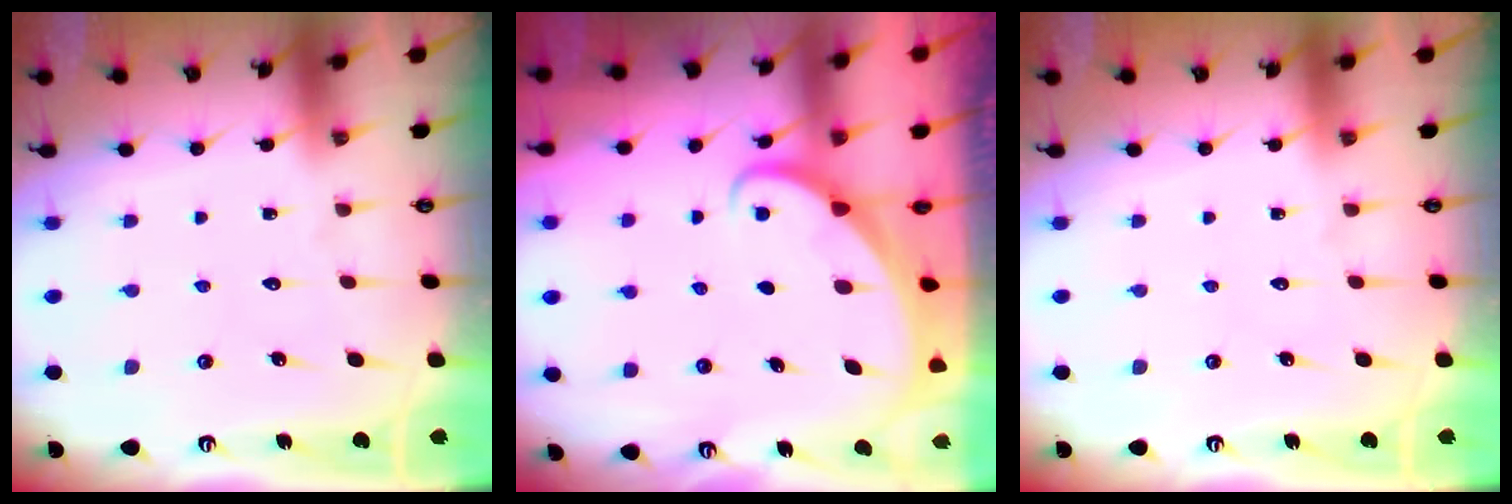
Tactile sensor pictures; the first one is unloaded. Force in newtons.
{"total": 1.9, "press": 1.9, "slide": 0.2}
{"total": 0.0}